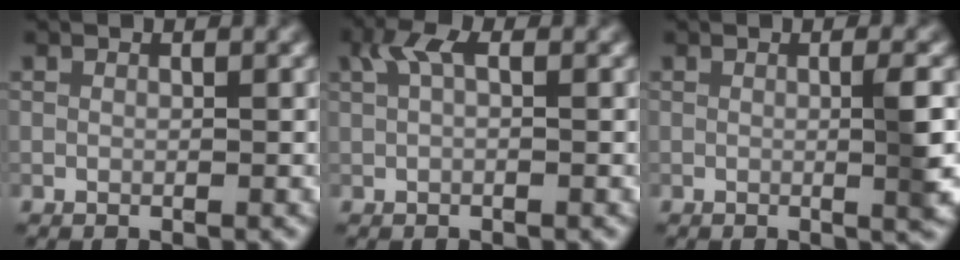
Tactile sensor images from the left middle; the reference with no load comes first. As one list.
[{"total": 2.0, "force": [0.8, 0.7, 1.7], "torque": [-0.035, 0.008, 0.011]}, {"total": 2.9, "force": [-0.1, 0.5, 2.9], "torque": [-0.035, 0.002, -0.005]}]